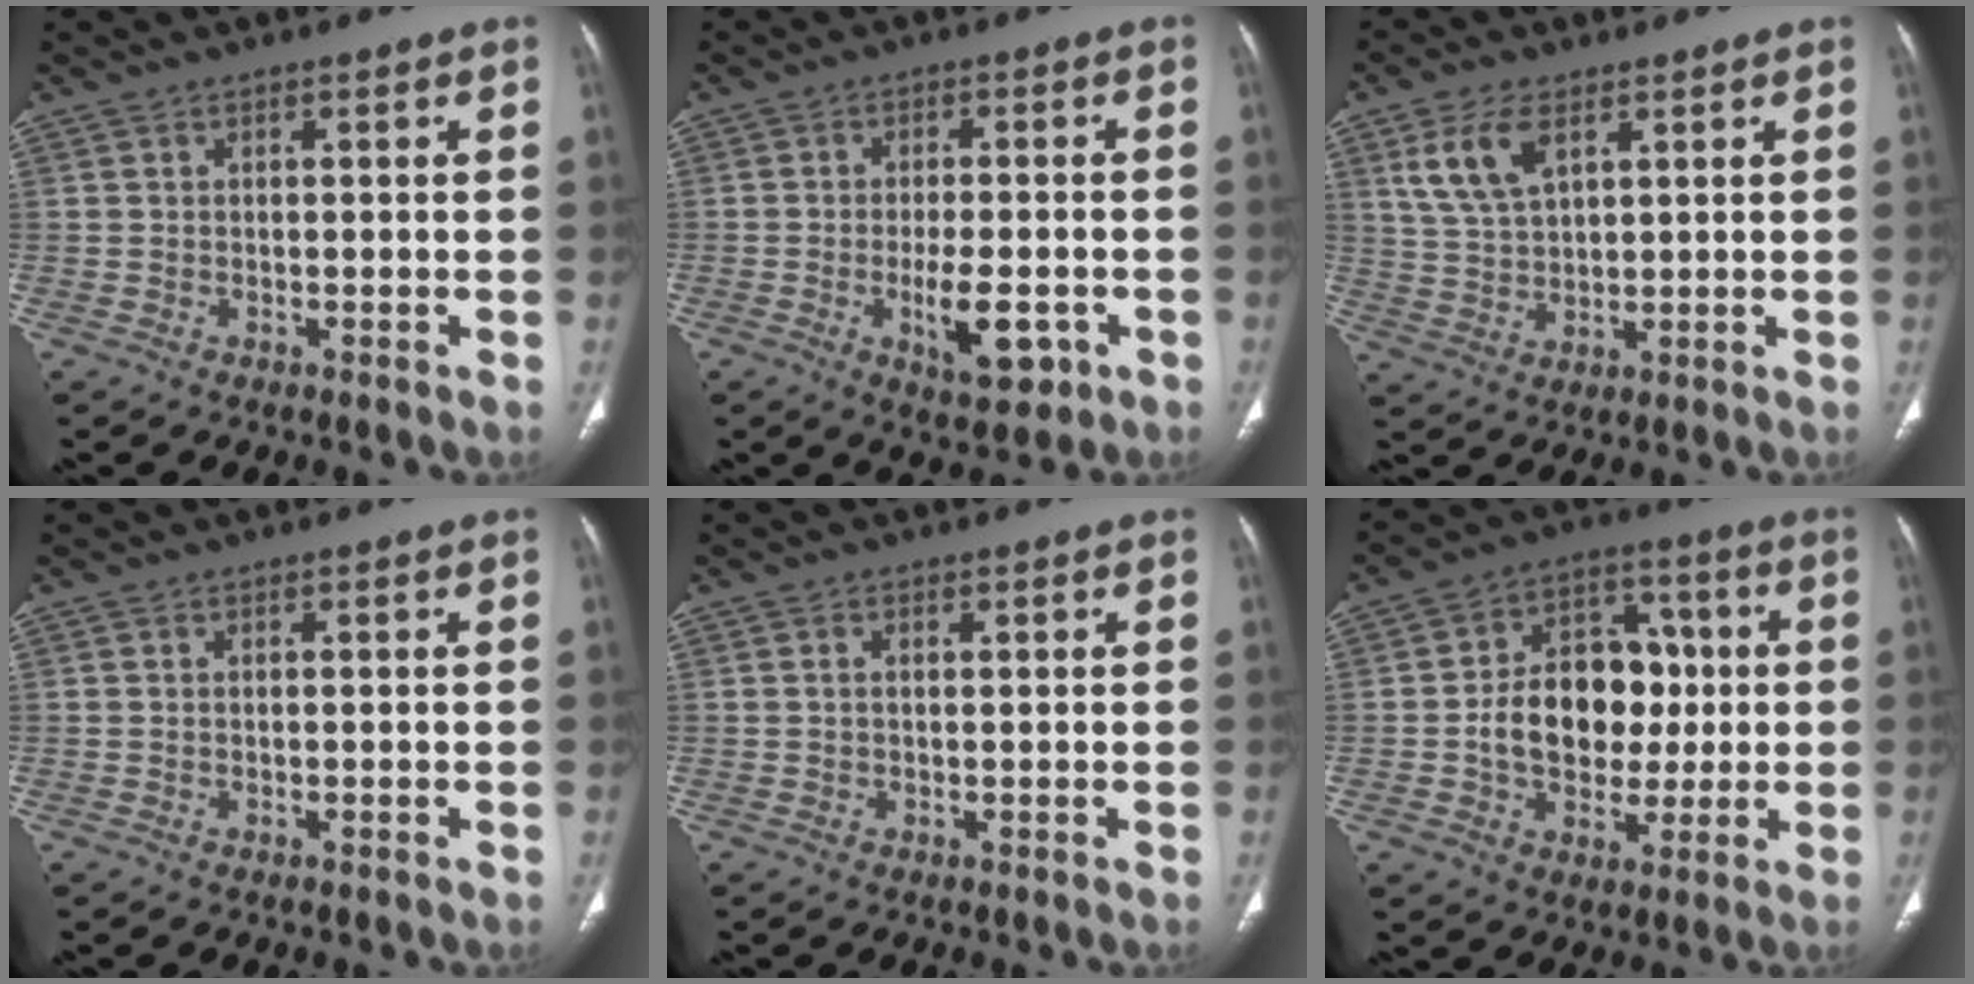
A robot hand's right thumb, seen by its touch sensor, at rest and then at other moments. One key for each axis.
{"total": 8.4, "fx": -2.8, "fy": 3.5, "fz": 7.1, "tx": -0.099, "ty": 0.003, "tz": -0.036}
{"total": 8.3, "fx": 3.9, "fy": 4.2, "fz": 6.0, "tx": -0.117, "ty": -0.010, "tz": 0.082}
{"total": 0.0}
{"total": 1.0, "fx": 0.3, "fy": 0.5, "fz": 0.8, "tx": -0.020, "ty": 0.004, "tz": 0.006}
{"total": 15.4, "fx": -0.4, "fy": 11.5, "fz": 10.1, "tx": -0.116, "ty": 0.031, "tz": -0.003}